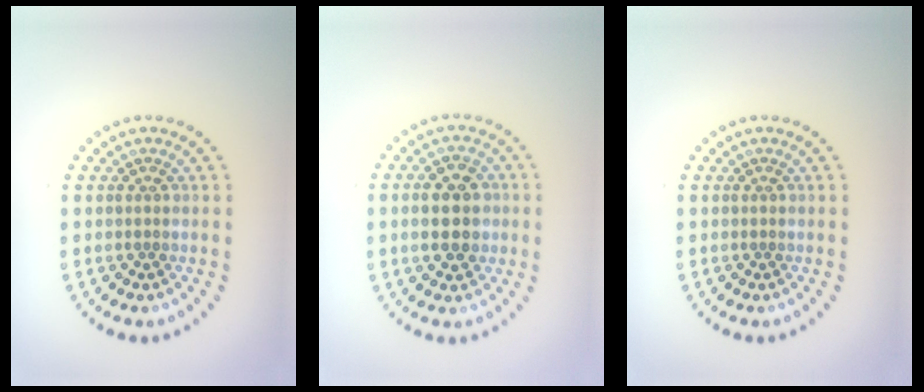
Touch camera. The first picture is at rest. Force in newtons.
{"total": 4.7, "press": 4.7, "slide": 0.2}
{"total": 0.0}